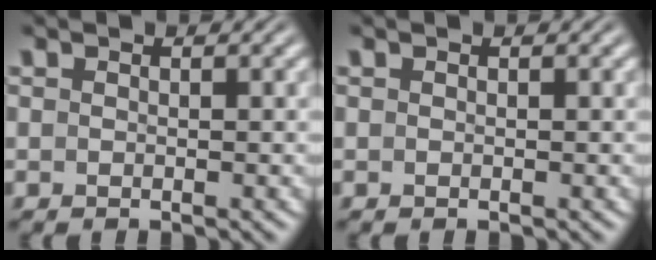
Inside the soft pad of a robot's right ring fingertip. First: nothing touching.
{"total": 0.0}